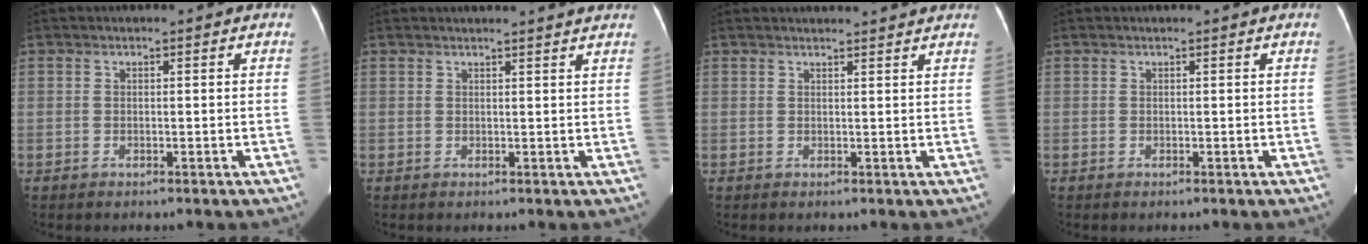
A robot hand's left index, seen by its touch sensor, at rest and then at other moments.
{"total": 5.7, "force": [5.4, -0.3, 1.8], "torque": [-0.024, 0.010, 0.050]}
{"total": 6.5, "force": [6.3, 0.4, 1.7], "torque": [-0.021, 0.020, 0.062]}
{"total": 0.6, "force": [0.5, 0.0, 0.2], "torque": [-0.003, 0.007, 0.009]}